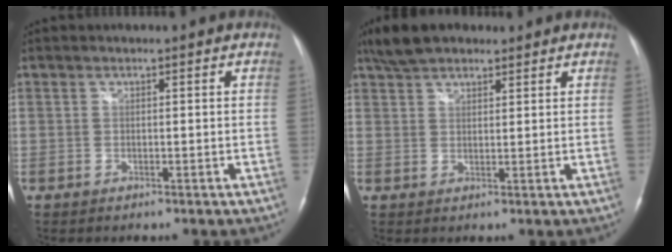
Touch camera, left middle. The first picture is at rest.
{"total": 6.9, "force": [5.4, 2.8, 3.1], "torque": [-0.063, 0.024, 0.102]}